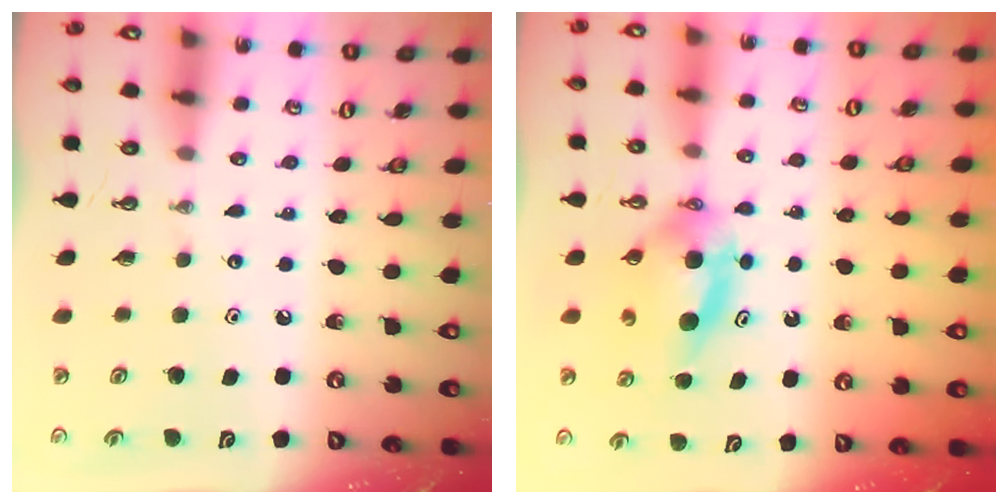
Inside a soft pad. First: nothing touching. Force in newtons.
{"total": 5.6, "press": 5.4, "slide": 1.2}